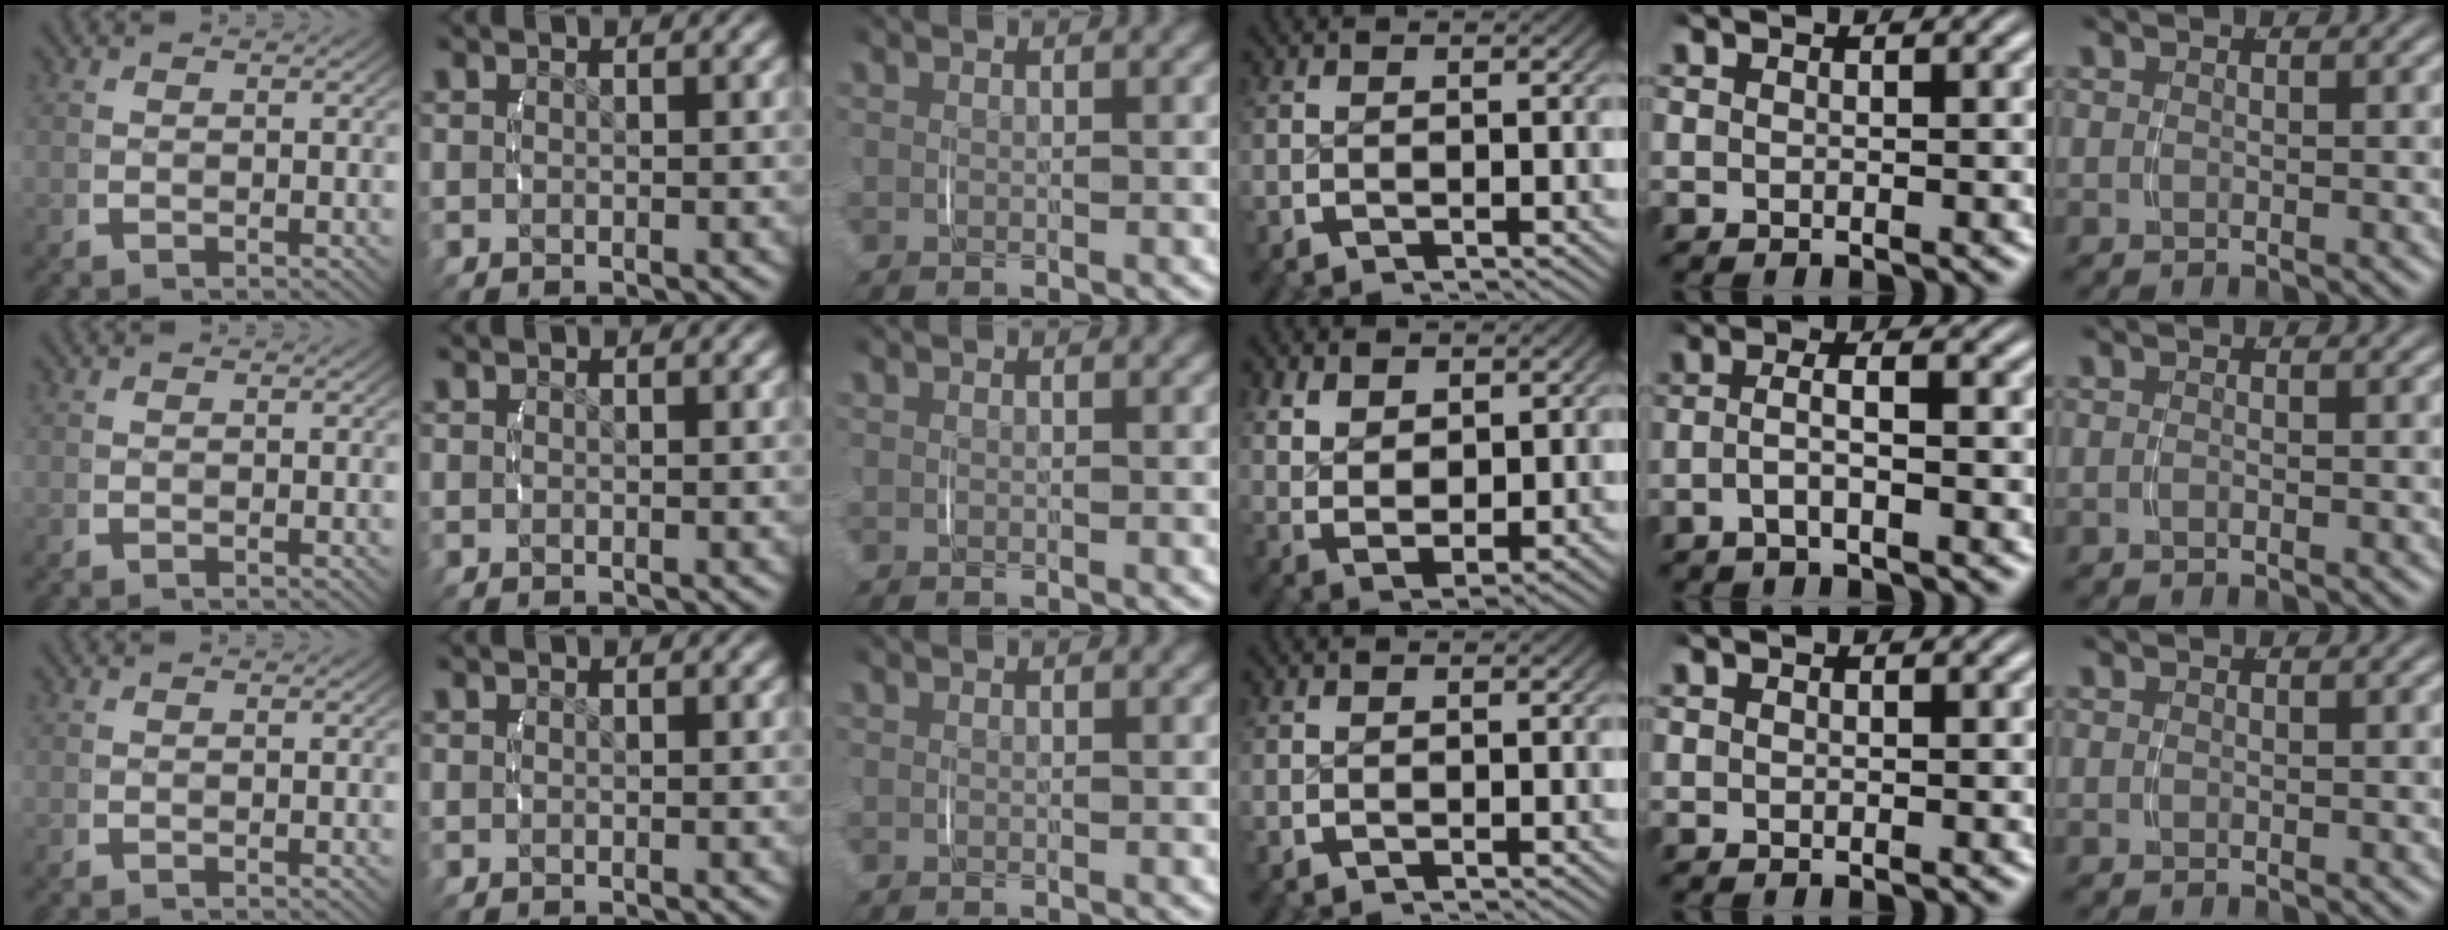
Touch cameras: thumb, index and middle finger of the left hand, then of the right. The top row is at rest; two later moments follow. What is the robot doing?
{"motion": "lift_and_place", "object": "scarf"}